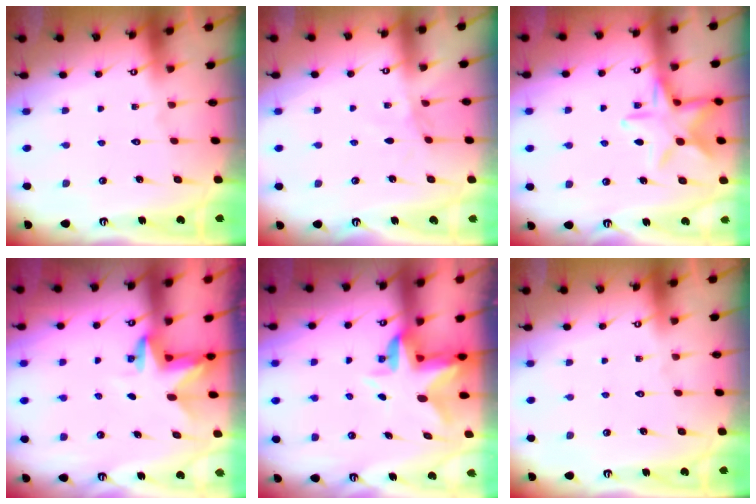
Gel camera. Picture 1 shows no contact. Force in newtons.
{"total": 2.7, "press": 2.7, "slide": 0.4}
{"total": 13.1, "press": 13.1, "slide": 0.8}
{"total": 3.4, "press": 3.4, "slide": 0.1}
{"total": 4.6, "press": 4.6, "slide": 0.6}
{"total": 0.0}